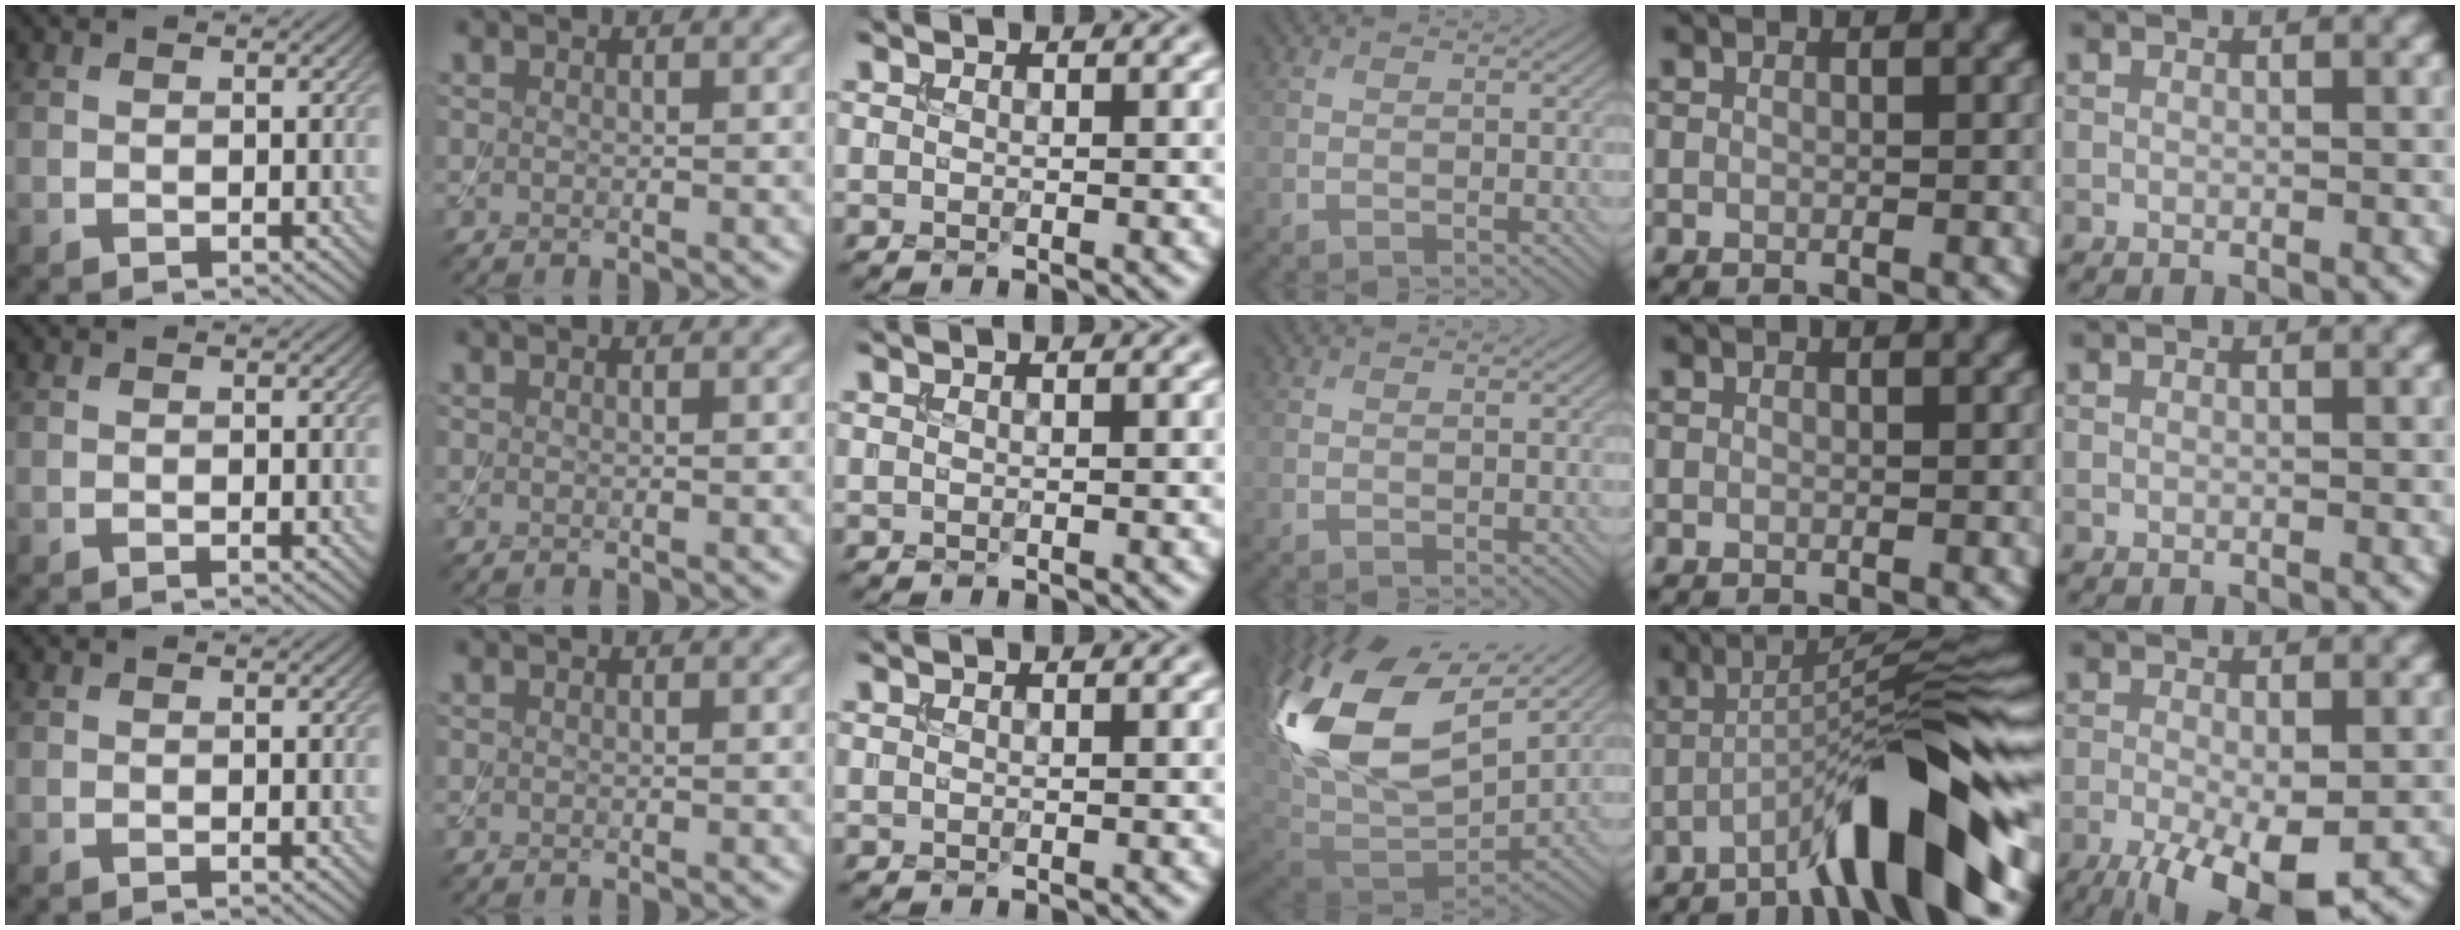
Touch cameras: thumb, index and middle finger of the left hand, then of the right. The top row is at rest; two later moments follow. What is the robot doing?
{"motion": "assemble", "object": "toy tower of hanoi"}